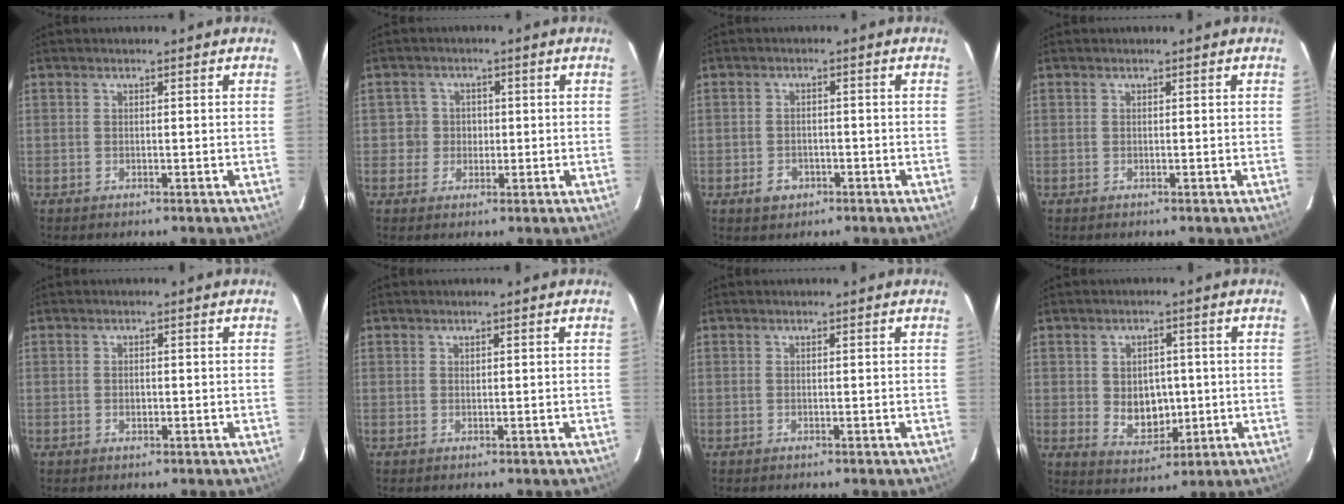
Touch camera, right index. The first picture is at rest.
{"total": 3.4, "force": [-0.2, 3.4, -0.1], "torque": [0.014, 0.020, -0.003]}
{"total": 3.3, "force": [-1.7, 2.5, 1.2], "torque": [-0.028, 0.002, -0.024]}
{"total": 0.0}
{"total": 1.1, "force": [-0.3, 0.8, 0.7], "torque": [-0.011, 0.003, -0.004]}
{"total": 0.0}
{"total": 0.0}
{"total": 7.3, "force": [-0.3, 5.7, 4.5], "torque": [-0.082, -0.001, 0.012]}